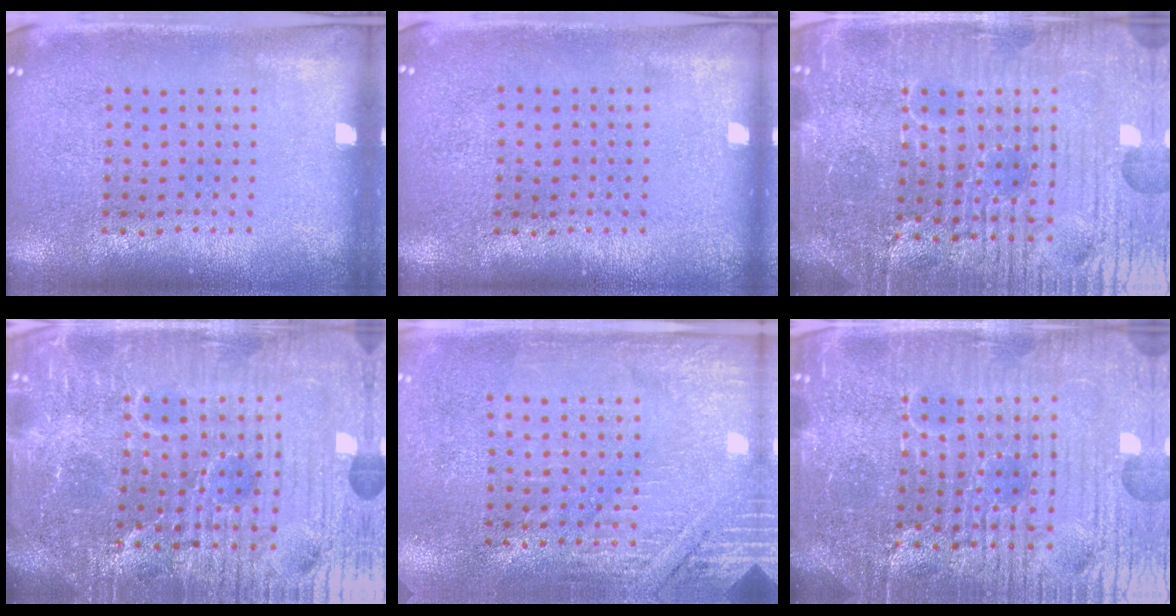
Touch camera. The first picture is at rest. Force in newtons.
{"total": 0.0}
{"total": 6.4, "press": 5.8, "slide": 2.7}
{"total": 6.8, "press": 6.2, "slide": 2.8}
{"total": 2.8, "press": 2.6, "slide": 0.9}
{"total": 6.4, "press": 5.8, "slide": 2.7}